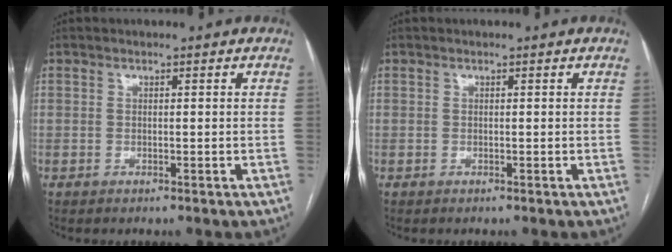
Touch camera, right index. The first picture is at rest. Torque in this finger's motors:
{"motor_torque": [0.00, 0.00, 0.00, 0.00]}